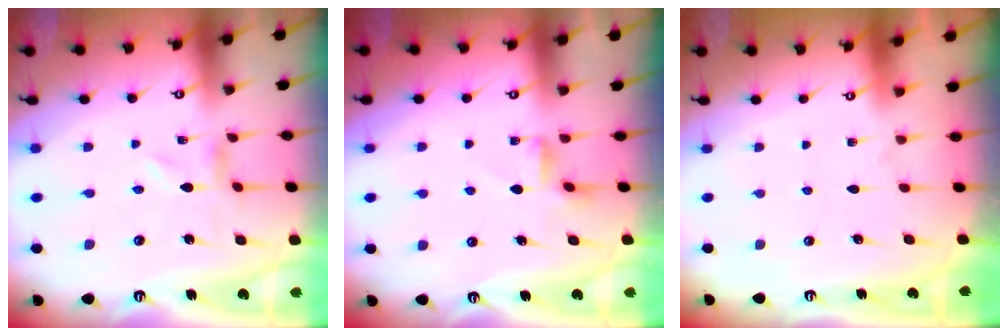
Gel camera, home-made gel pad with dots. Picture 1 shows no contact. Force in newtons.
{"total": 2.3, "press": 2.3, "slide": 0.5}
{"total": 1.8, "press": 1.8, "slide": 0.2}